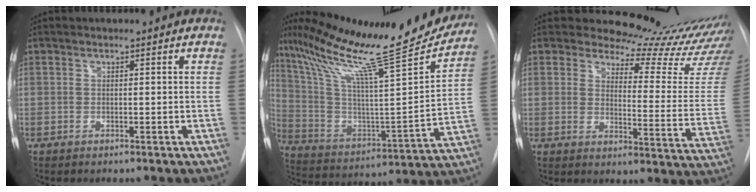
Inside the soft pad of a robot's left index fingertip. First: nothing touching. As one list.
[{"total": 27.0, "force": [22.0, 1.9, 15.6], "torque": [-0.273, -0.038, 0.338]}, {"total": 18.1, "force": [17.4, 2.2, 4.4], "torque": [-0.045, -0.140, 0.181]}]